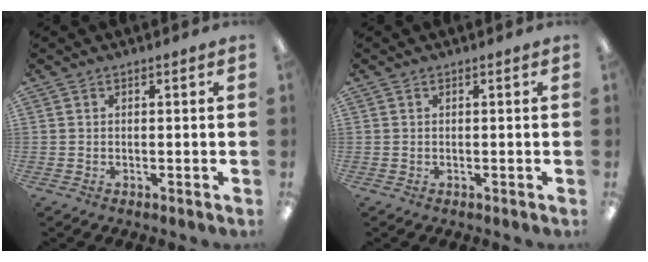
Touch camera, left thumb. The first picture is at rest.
{"total": 0.0}